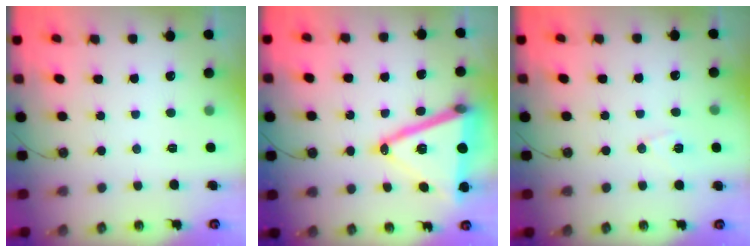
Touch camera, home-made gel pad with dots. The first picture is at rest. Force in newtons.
{"total": 20.5, "press": 20.1, "slide": 3.9}
{"total": 6.4, "press": 6.3, "slide": 1.2}